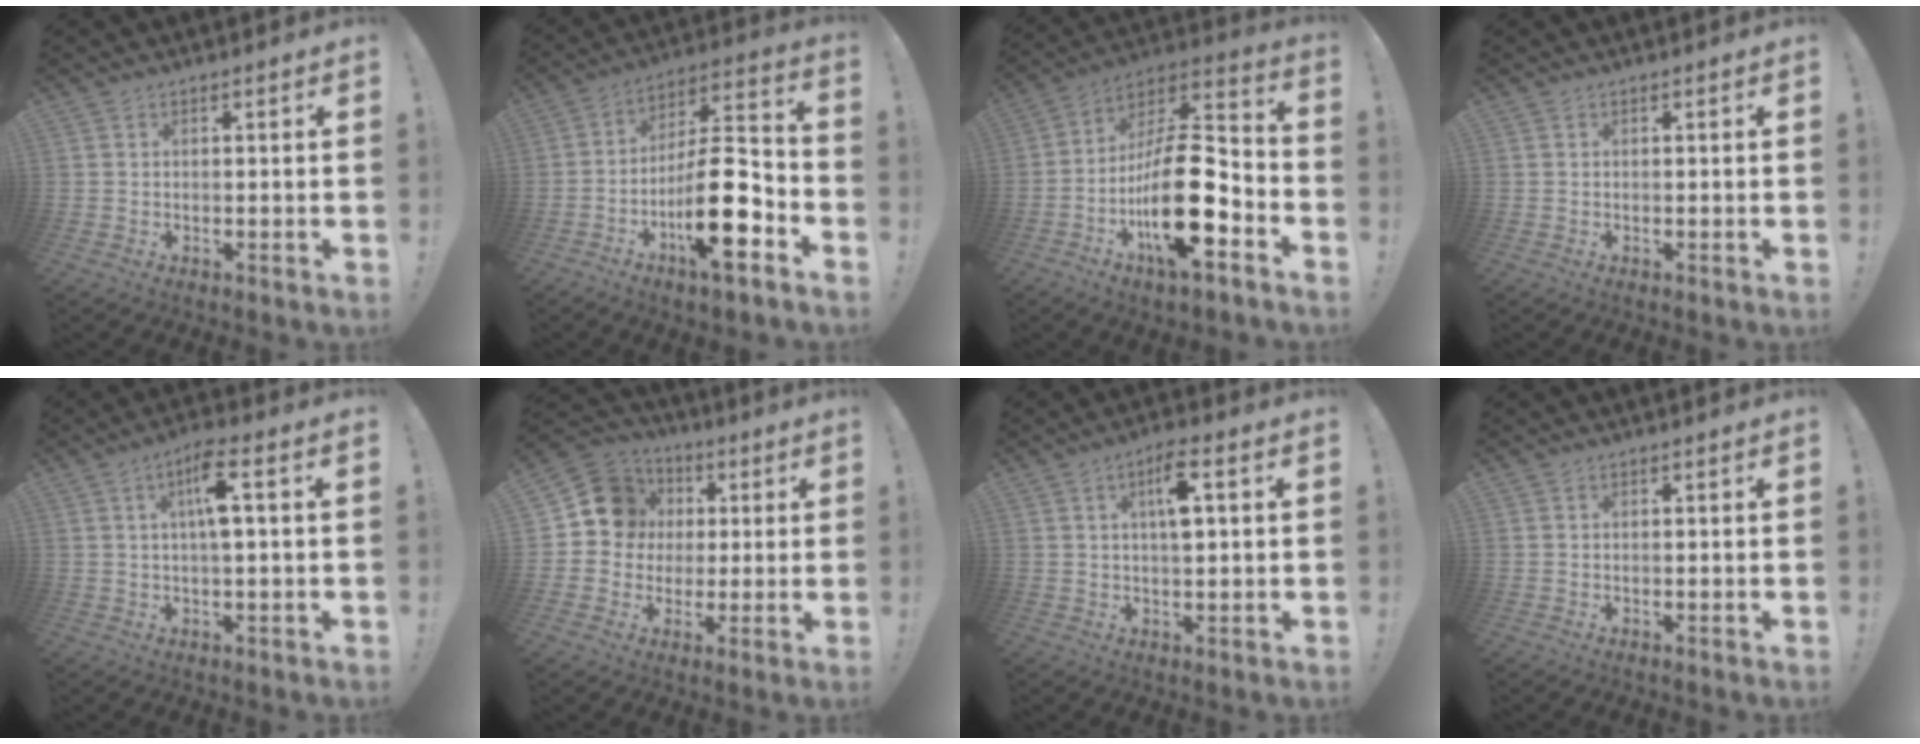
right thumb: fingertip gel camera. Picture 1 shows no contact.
{"total": 20.2, "force": [-7.6, 6.3, 17.5], "torque": [-0.302, 0.044, -0.120]}
{"total": 23.2, "force": [-7.6, 8.5, 20.2], "torque": [-0.373, 0.042, -0.121]}
{"total": 0.0}
{"total": 7.8, "force": [1.6, 1.5, 7.4], "torque": [-0.118, -0.006, 0.020]}
{"total": 12.8, "force": [2.5, 11.8, 4.4], "torque": [-0.050, 0.001, 0.055]}
{"total": 7.3, "force": [1.9, 2.1, 6.7], "torque": [-0.107, 0.000, 0.027]}
{"total": 0.0}